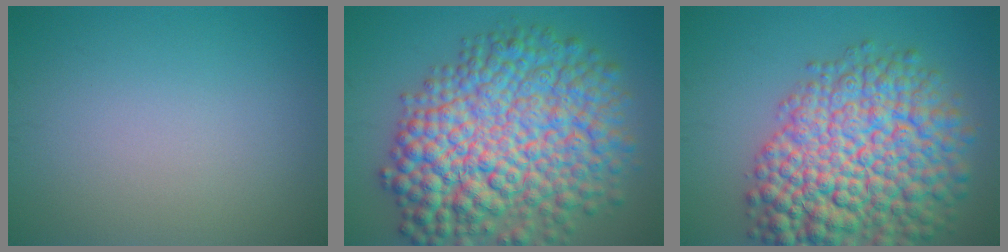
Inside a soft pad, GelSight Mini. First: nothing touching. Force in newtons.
{"total": 13.9, "press": 13.9, "slide": 0.3}
{"total": 13.3, "press": 13.3, "slide": 0.5}